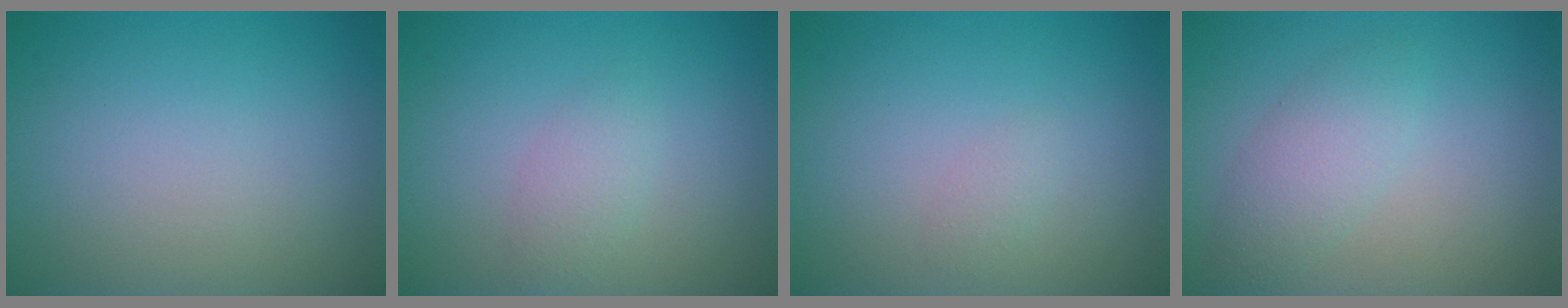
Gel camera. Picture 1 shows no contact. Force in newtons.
{"total": 1.6, "press": 1.6, "slide": 0.1}
{"total": 0.8, "press": 0.8, "slide": 0.0}
{"total": 2.7, "press": 2.7, "slide": 0.0}